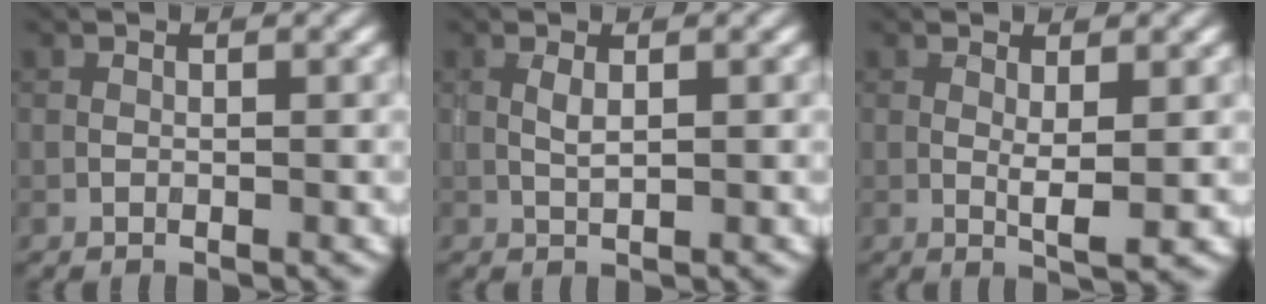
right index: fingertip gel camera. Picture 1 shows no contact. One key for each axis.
{"total": 1.2, "fx": 0.3, "fy": 0.3, "fz": 1.1, "tx": -0.026, "ty": 0.001, "tz": 0.006}
{"total": 2.3, "fx": 0.3, "fy": 0.2, "fz": 2.2, "tx": -0.039, "ty": -0.006, "tz": 0.005}